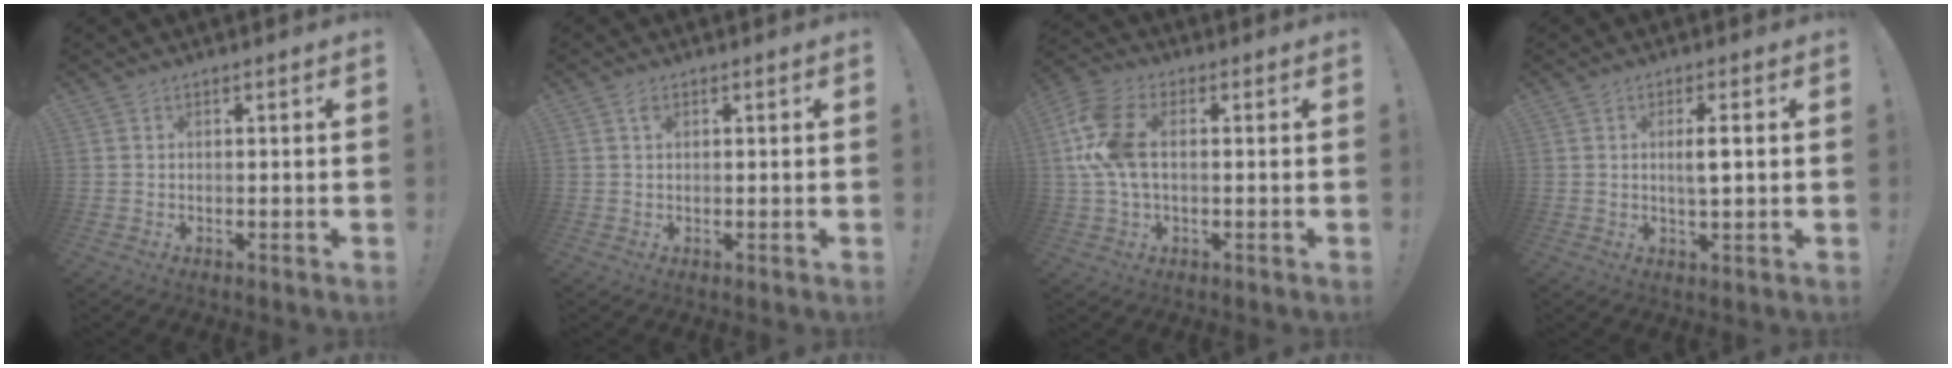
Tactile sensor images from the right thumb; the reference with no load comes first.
{"total": 1.3, "force": [0.7, 0.8, 0.8], "torque": [-0.010, -0.001, 0.011]}
{"total": 12.0, "force": [1.4, 6.9, 9.7], "torque": [-0.201, 0.002, 0.029]}
{"total": 4.0, "force": [0.7, 0.7, 3.8], "torque": [-0.057, -0.008, 0.008]}